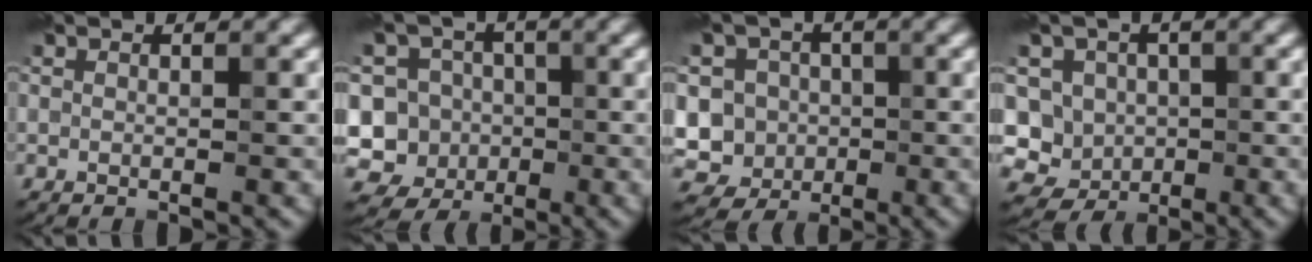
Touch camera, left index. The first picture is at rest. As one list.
[{"total": 9.5, "force": [-2.0, 9.0, 2.4], "torque": [-0.047, 0.025, -0.064]}, {"total": 9.0, "force": [-0.7, 8.5, 2.9], "torque": [-0.062, 0.022, -0.046]}, {"total": 7.6, "force": [0.1, 7.2, 2.4], "torque": [-0.038, 0.028, -0.033]}]